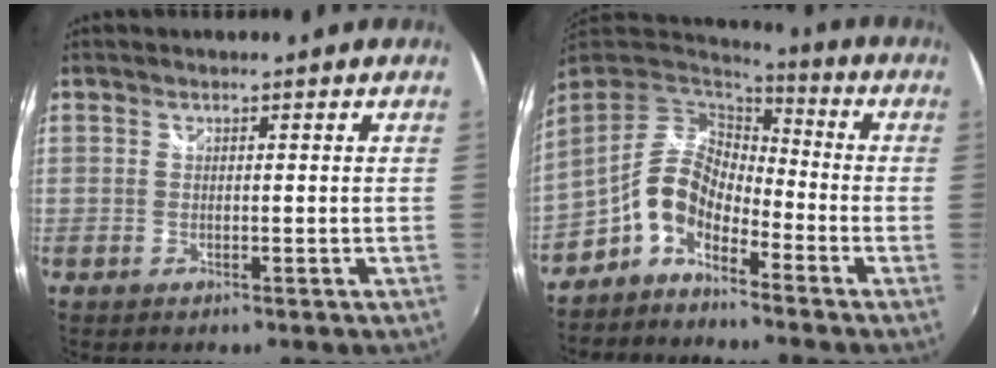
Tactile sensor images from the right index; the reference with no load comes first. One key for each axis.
{"total": 9.0, "fx": -4.9, "fy": 4.9, "fz": 5.8, "tx": -0.116, "ty": 0.020, "tz": -0.103}